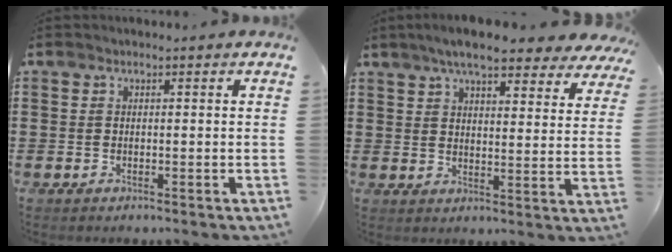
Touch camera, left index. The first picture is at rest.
{"total": 7.7, "force": [6.6, 0.8, 3.8], "torque": [-0.085, -0.019, 0.117]}